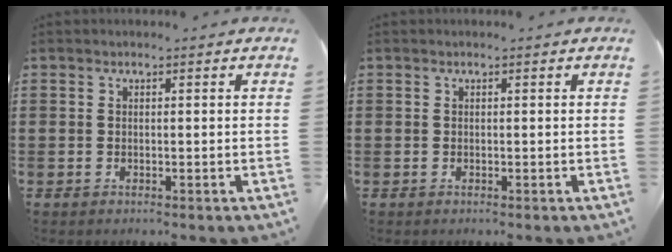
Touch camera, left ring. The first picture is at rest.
{"total": 0.0}